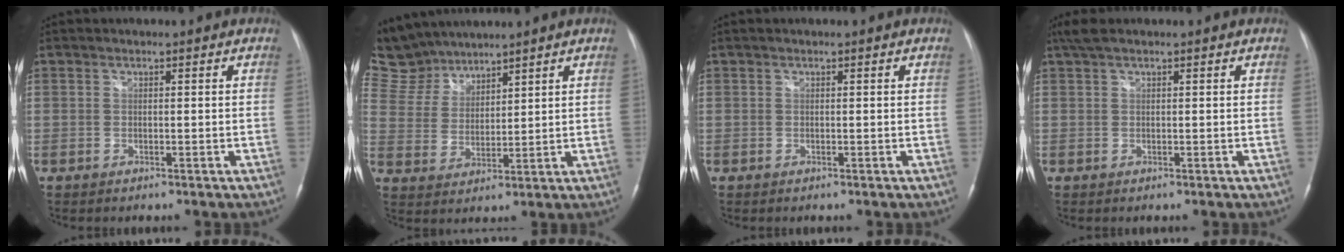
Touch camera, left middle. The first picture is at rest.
{"total": 9.9, "force": [9.3, 3.5, 0.6], "torque": [-0.029, 0.013, 0.202]}
{"total": 0.0}
{"total": 2.7, "force": [2.0, 0.5, 1.8], "torque": [-0.044, 0.023, 0.041]}